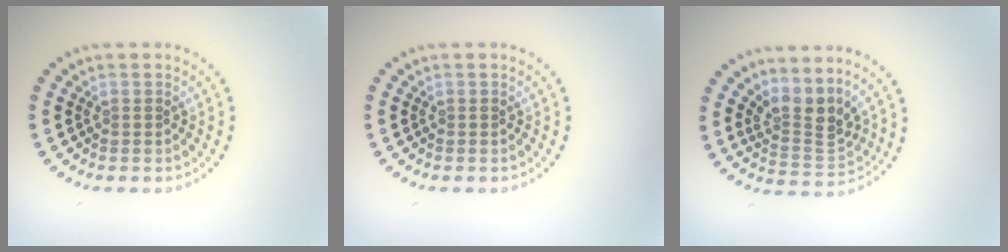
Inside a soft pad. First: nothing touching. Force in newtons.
{"total": 0.0}
{"total": 3.3, "press": 2.3, "slide": 2.3}